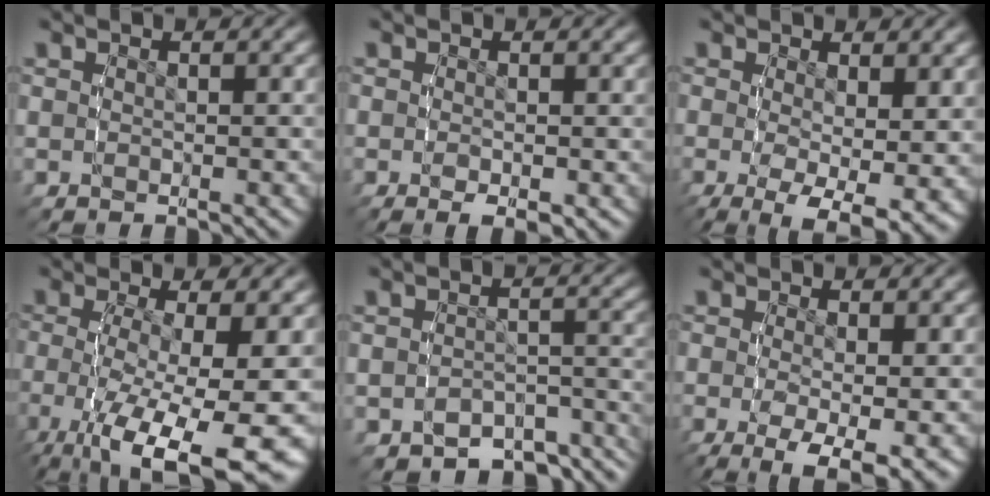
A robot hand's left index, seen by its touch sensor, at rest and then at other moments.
{"total": 1.9, "force": [-1.0, 0.7, 1.5], "torque": [-0.021, -0.011, -0.008]}
{"total": 7.6, "force": [-3.5, 2.8, 6.1], "torque": [-0.103, -0.055, -0.026]}
{"total": 9.7, "force": [-3.7, 4.0, 8.0], "torque": [-0.141, -0.040, -0.029]}
{"total": 7.8, "force": [-6.5, 3.5, 2.6], "torque": [-0.015, -0.013, -0.094]}
{"total": 7.0, "force": [-3.7, 2.4, 5.4], "torque": [-0.096, -0.045, -0.033]}